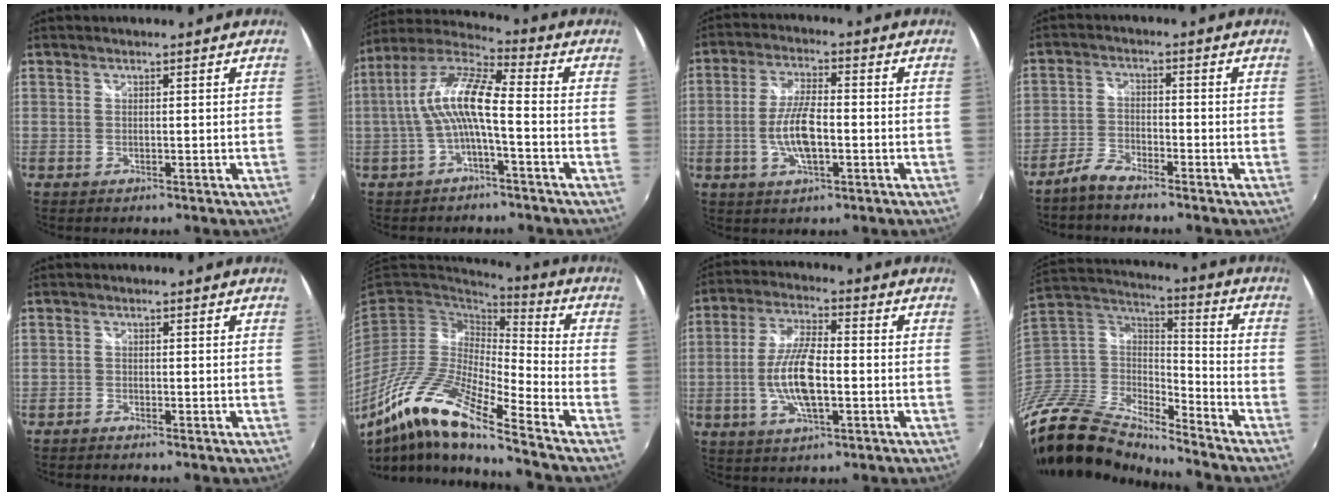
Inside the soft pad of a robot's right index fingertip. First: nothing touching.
{"total": 10.6, "force": [-1.7, 2.0, 10.3], "torque": [-0.212, 0.018, -0.033]}
{"total": 8.2, "force": [-1.9, 2.6, 7.5], "torque": [-0.153, 0.002, -0.037]}
{"total": 4.3, "force": [-3.7, 1.1, 1.8], "torque": [-0.051, 0.002, -0.077]}
{"total": 1.1, "force": [-1.0, 0.2, 0.2], "torque": [-0.012, -0.004, -0.023]}
{"total": 17.6, "force": [-11.3, 2.0, 13.3], "torque": [-0.253, -0.026, -0.233]}
{"total": 10.5, "force": [-2.2, 3.1, 9.7], "torque": [-0.198, 0.002, -0.043]}
{"total": 17.3, "force": [-14.2, 6.7, 7.3], "torque": [-0.177, -0.004, -0.279]}